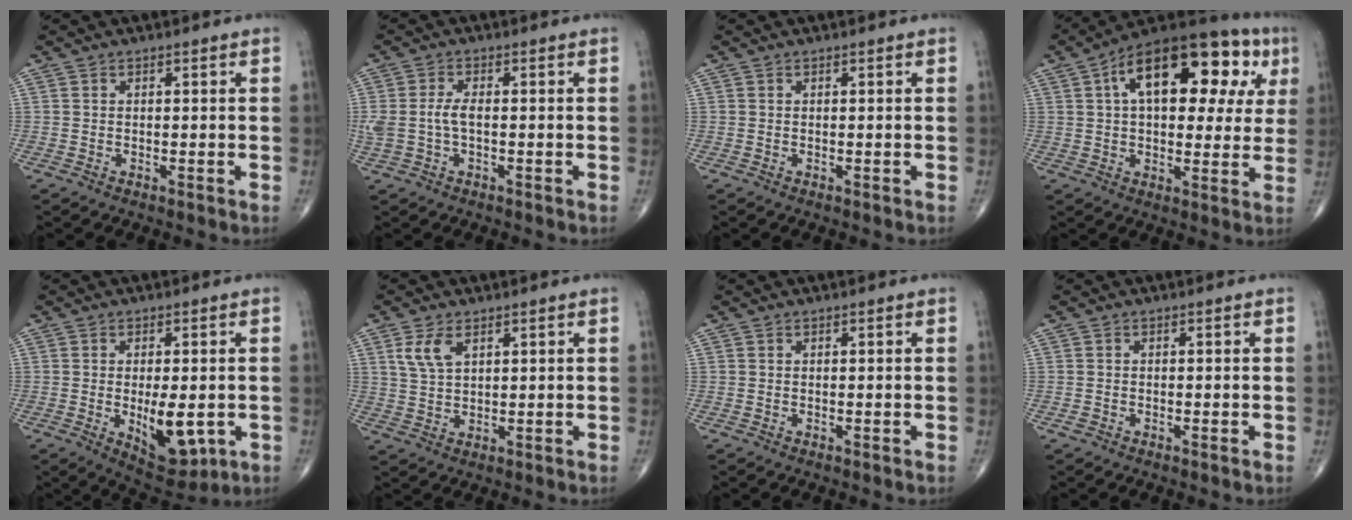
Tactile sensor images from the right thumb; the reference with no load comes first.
{"total": 4.6, "force": [-0.2, 2.3, 4.0], "torque": [-0.105, 0.012, -0.002]}
{"total": 0.0}
{"total": 23.5, "force": [7.6, 12.1, 18.7], "torque": [-0.243, 0.033, 0.104]}
{"total": 10.3, "force": [-1.9, 4.7, 9.0], "torque": [-0.112, -0.016, -0.015]}
{"total": 4.8, "force": [2.3, 2.5, 3.4], "torque": [-0.066, -0.005, 0.052]}
{"total": 0.0}
{"total": 0.7, "force": [-0.4, 0.4, 0.4], "torque": [-0.010, 0.000, -0.008]}